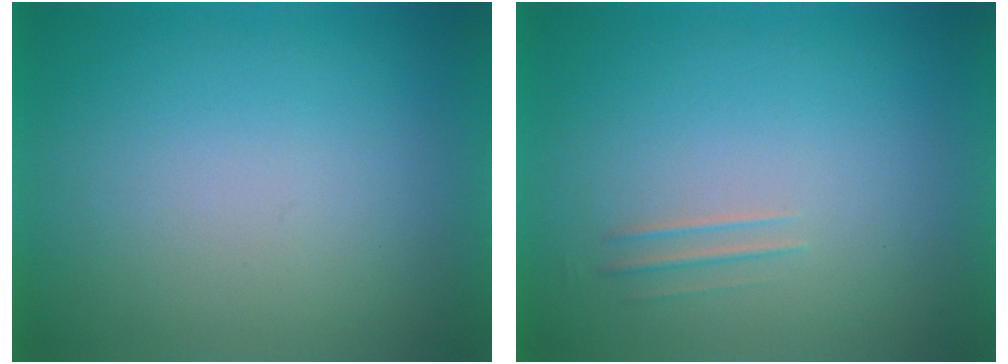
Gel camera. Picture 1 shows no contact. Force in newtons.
{"total": 1.7}